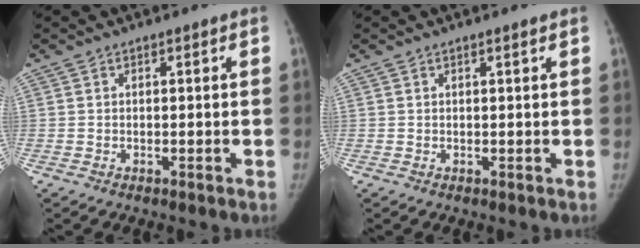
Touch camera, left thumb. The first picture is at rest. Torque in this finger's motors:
{"motor_torque": [-0.23, -0.06, -0.69, 0.20, -0.01]}